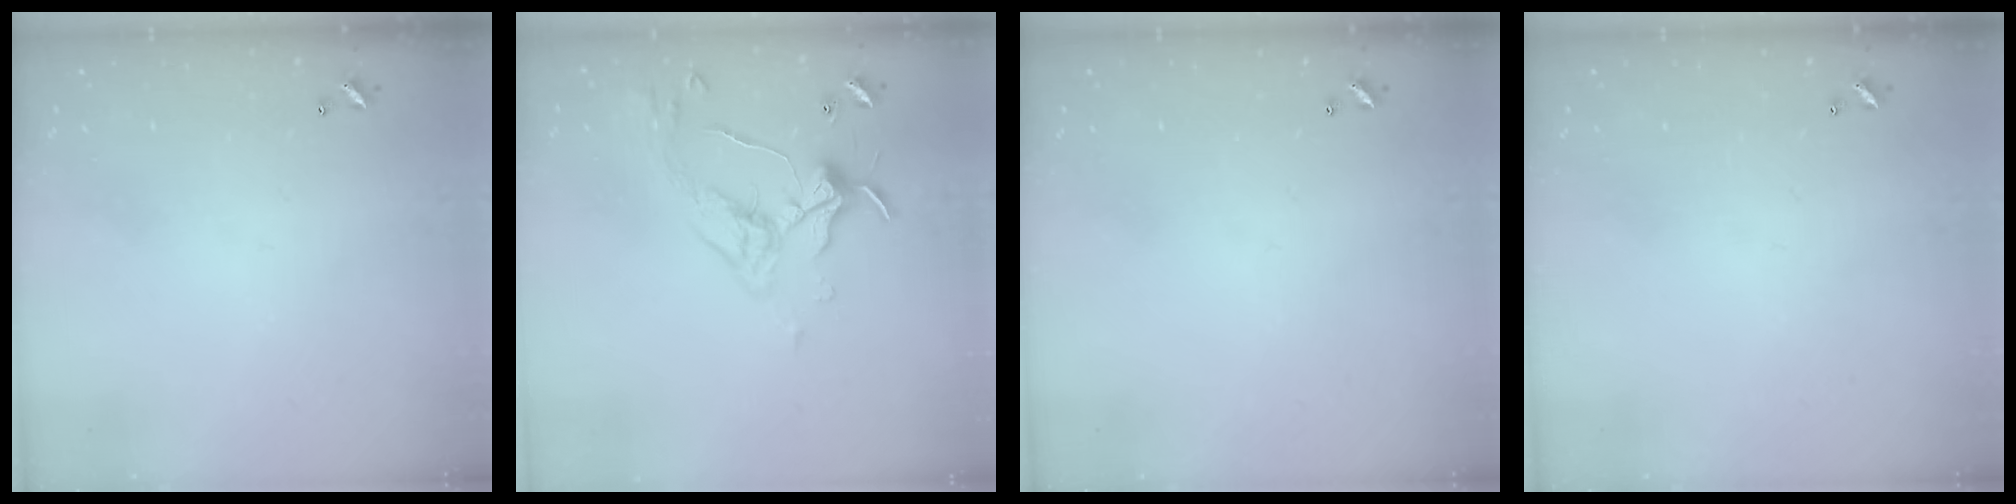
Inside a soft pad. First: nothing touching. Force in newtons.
{"total": 5.7, "press": 5.7, "slide": 1.0}
{"total": 0.0}
{"total": 0.0}